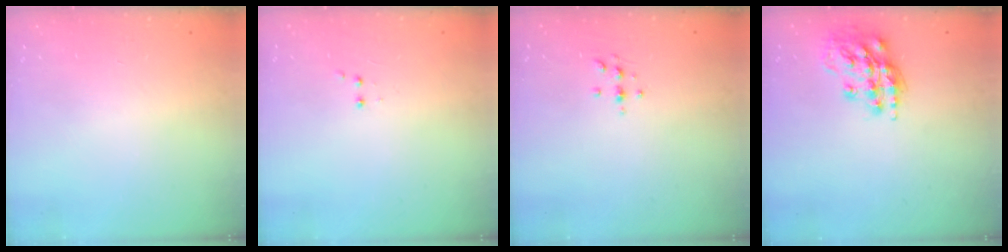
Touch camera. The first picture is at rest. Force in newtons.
{"total": 2.0, "press": 1.8, "slide": 0.9}
{"total": 3.5, "press": 3.4, "slide": 0.3}
{"total": 14.9, "press": 14.9, "slide": 1.1}